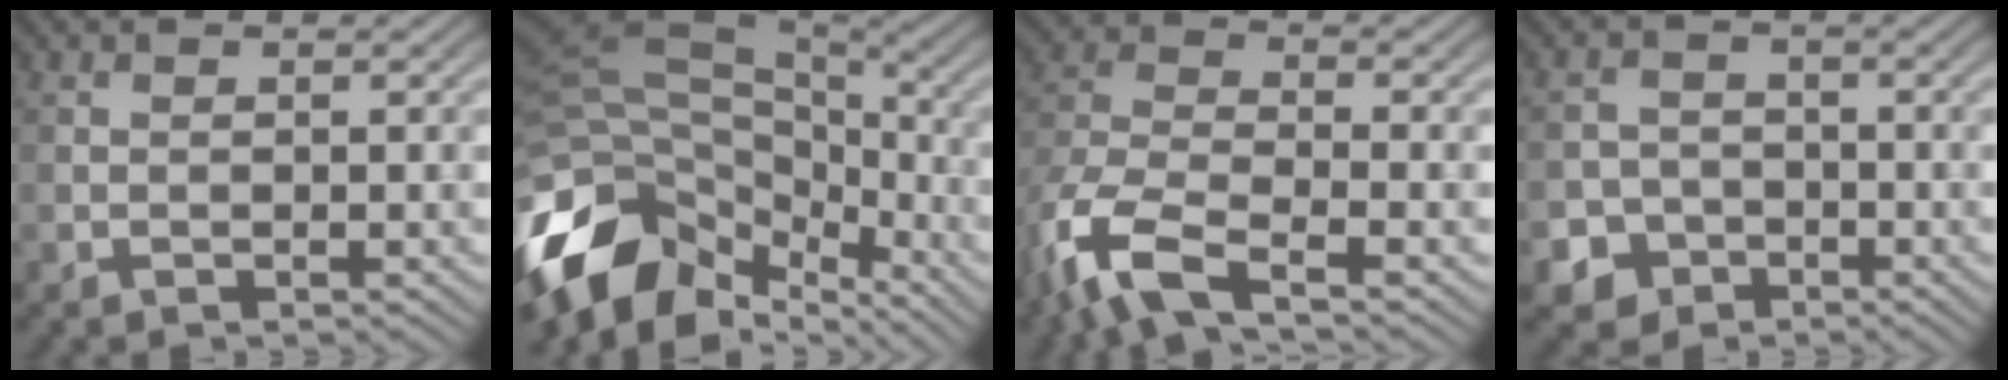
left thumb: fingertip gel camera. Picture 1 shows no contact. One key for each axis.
{"total": 15.1, "fx": -6.4, "fy": 9.3, "fz": 10.0, "tx": -0.248, "ty": -0.013, "tz": -0.112}
{"total": 8.7, "fx": -5.5, "fy": 3.1, "fz": 6.0, "tx": -0.137, "ty": -0.009, "tz": -0.126}
{"total": 4.2, "fx": -2.5, "fy": 3.4, "fz": 0.8, "tx": -0.002, "ty": -0.002, "tz": -0.054}